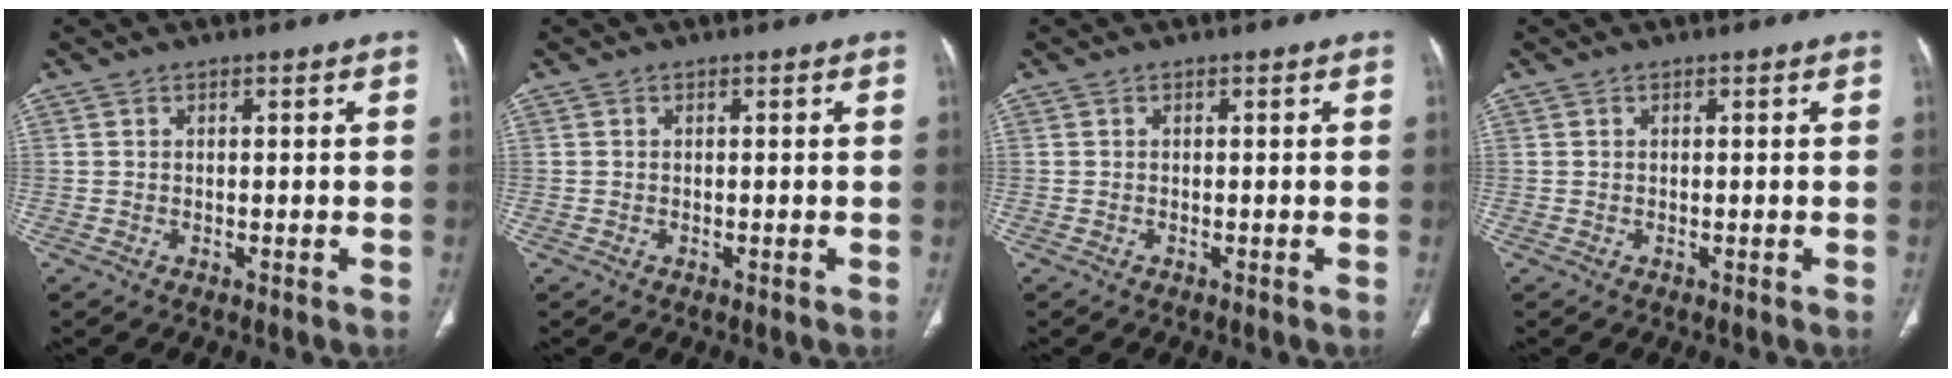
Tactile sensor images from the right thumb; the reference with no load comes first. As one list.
[{"total": 0.0}, {"total": 0.0}, {"total": 0.0}]